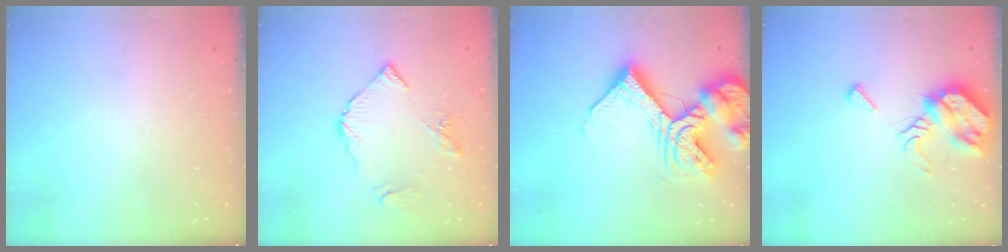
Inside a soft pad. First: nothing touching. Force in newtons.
{"total": 9.4, "press": 9.3, "slide": 1.1}
{"total": 19.4, "press": 19.2, "slide": 2.3}
{"total": 10.0, "press": 9.9, "slide": 0.8}